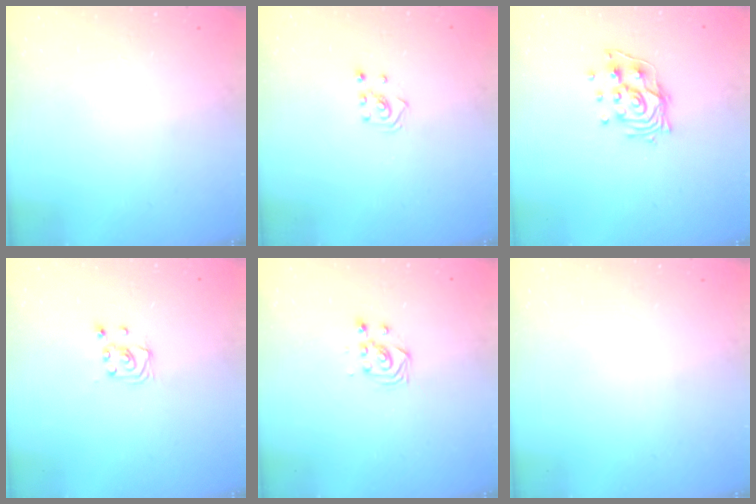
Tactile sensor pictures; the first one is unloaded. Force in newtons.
{"total": 2.1, "press": 1.9, "slide": 0.8}
{"total": 11.1, "press": 11.1, "slide": 1.4}
{"total": 2.0, "press": 2.0, "slide": 0.2}
{"total": 2.9, "press": 2.9, "slide": 0.3}
{"total": 0.0}